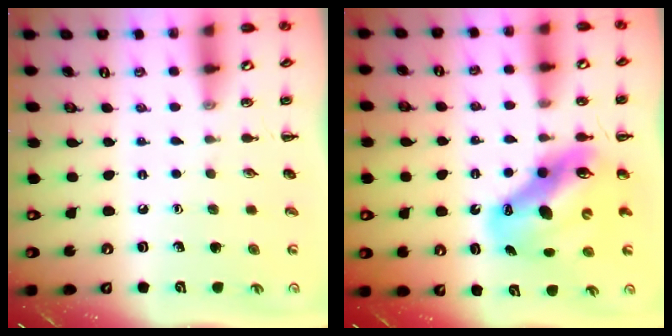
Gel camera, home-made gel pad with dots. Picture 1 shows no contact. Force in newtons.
{"total": 12.9, "press": 12.4, "slide": 3.8}